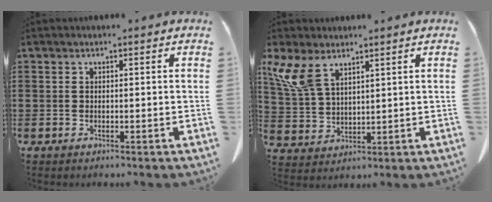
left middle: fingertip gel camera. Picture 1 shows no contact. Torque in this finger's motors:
{"motor_torque": [1.16, -0.63, 0.22, 0.13]}